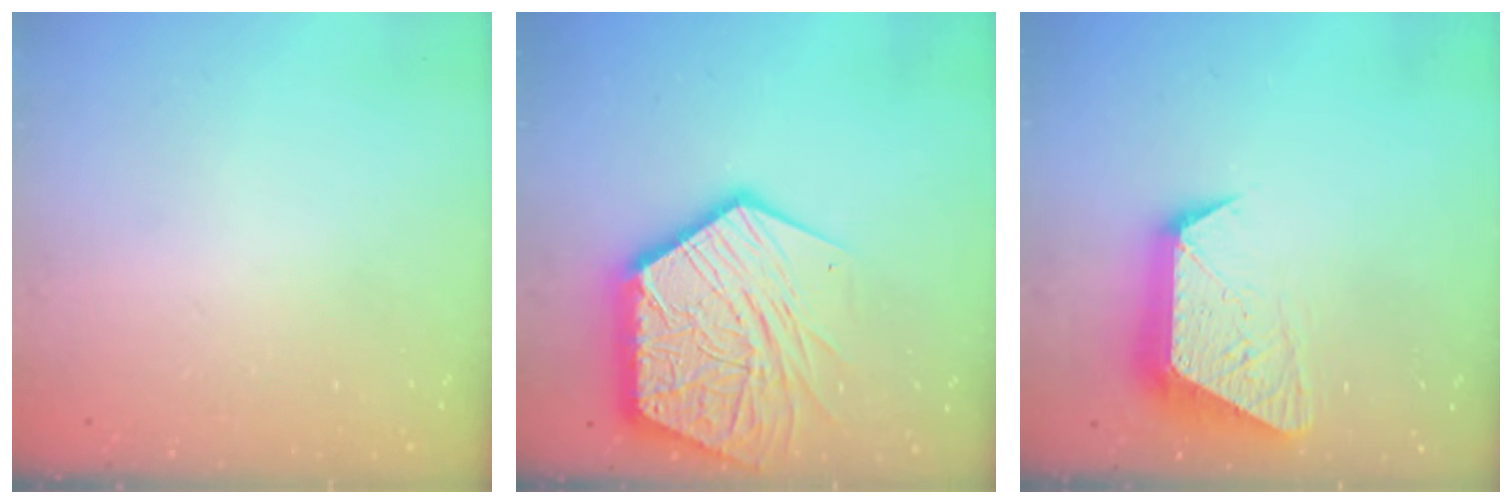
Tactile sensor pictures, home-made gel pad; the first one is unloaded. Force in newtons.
{"total": 23.6, "press": 23.5, "slide": 2.3}
{"total": 12.1, "press": 12.1, "slide": 1.0}